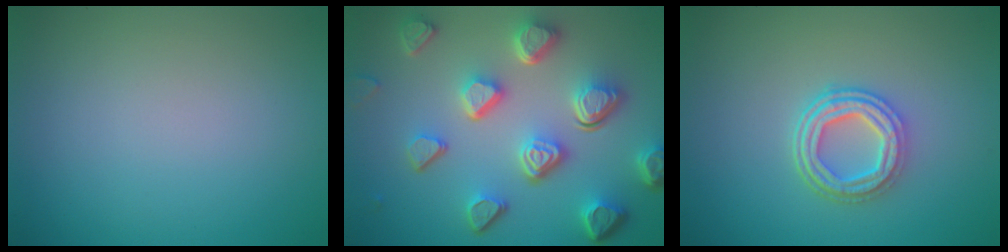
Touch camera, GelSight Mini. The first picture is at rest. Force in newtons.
{"total": 7.5, "press": 5.6, "slide": 5.1}
{"total": 4.5, "press": 3.4, "slide": 2.9}